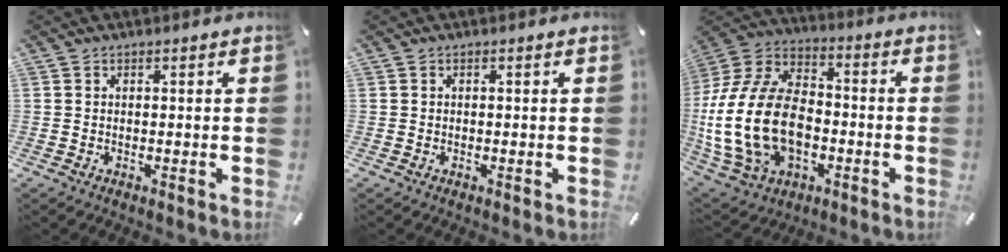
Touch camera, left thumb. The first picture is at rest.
{"total": 0.0}
{"total": 21.7, "force": [-4.4, 15.3, 14.8], "torque": [-0.313, 0.019, -0.072]}